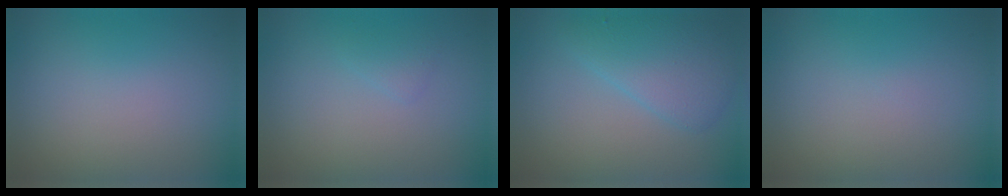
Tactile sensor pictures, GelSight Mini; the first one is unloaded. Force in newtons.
{"total": 0.9, "press": 0.9, "slide": 0.0}
{"total": 3.9, "press": 3.9, "slide": 0.1}
{"total": 0.0}